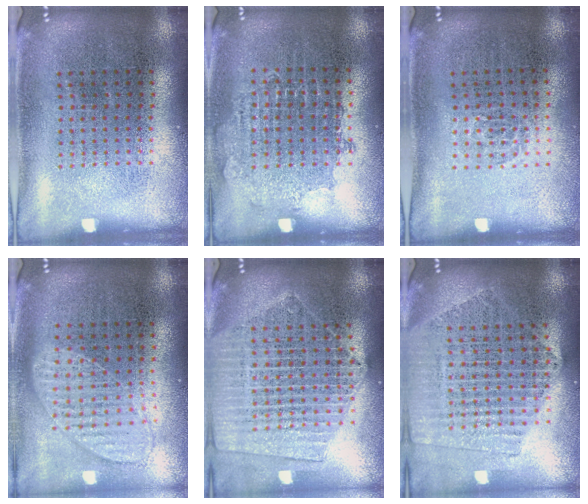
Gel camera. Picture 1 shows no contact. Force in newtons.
{"total": 0.8, "press": 0.8, "slide": 0.2}
{"total": 0.5, "press": 0.4, "slide": 0.3}
{"total": 1.0, "press": 1.0, "slide": 0.2}
{"total": 2.1, "press": 1.9, "slide": 0.9}
{"total": 2.1, "press": 1.9, "slide": 0.9}